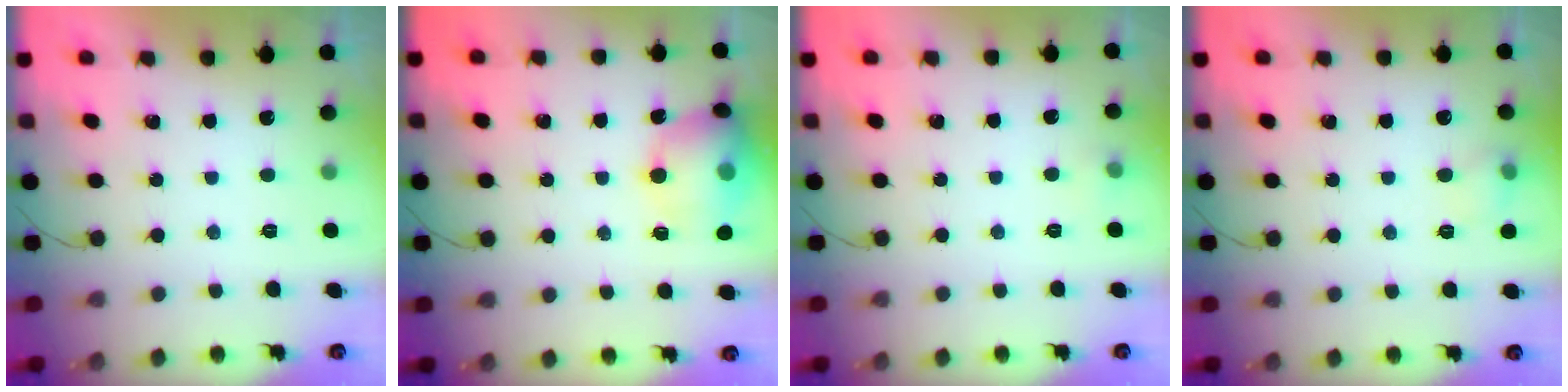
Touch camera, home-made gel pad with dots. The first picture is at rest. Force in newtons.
{"total": 14.9, "press": 14.6, "slide": 3.1}
{"total": 4.4, "press": 3.0, "slide": 3.2}
{"total": 6.0, "press": 5.8, "slide": 1.5}